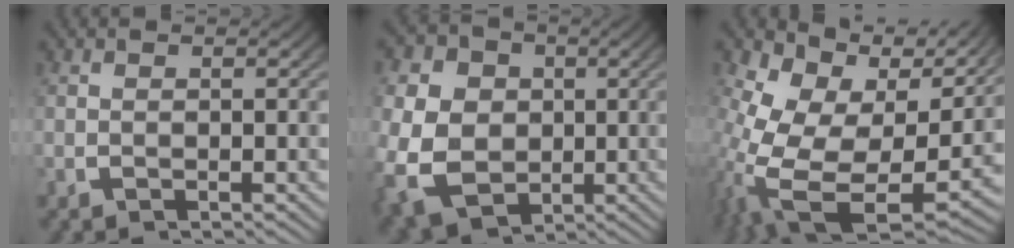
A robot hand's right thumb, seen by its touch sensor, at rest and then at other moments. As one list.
[{"total": 12.9, "force": [-1.8, 10.5, 7.3], "torque": [-0.174, -0.065, -0.006]}, {"total": 13.7, "force": [1.3, 8.4, 10.7], "torque": [-0.243, -0.057, 0.050]}]